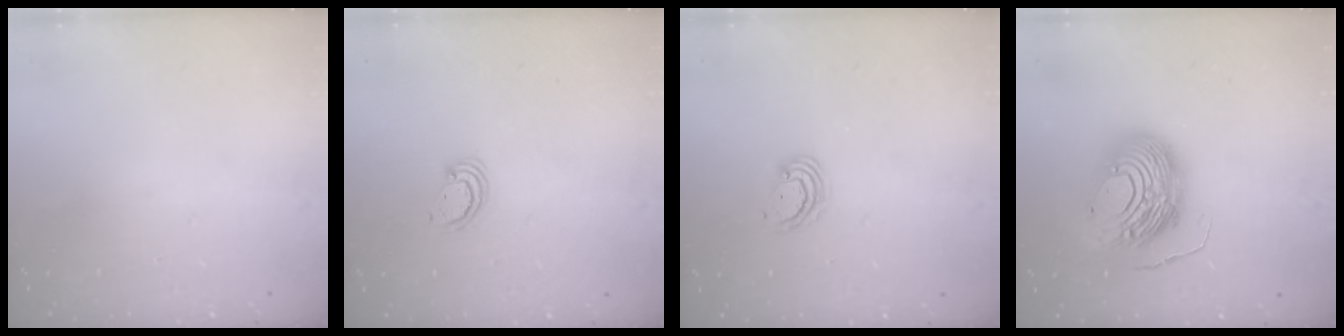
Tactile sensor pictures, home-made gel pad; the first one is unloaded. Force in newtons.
{"total": 2.3, "press": 2.3, "slide": 0.3}
{"total": 4.1, "press": 4.1, "slide": 0.4}
{"total": 14.5, "press": 14.4, "slide": 1.5}